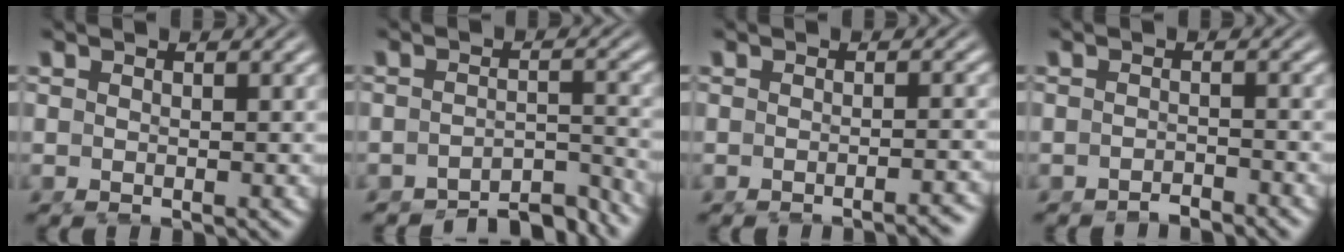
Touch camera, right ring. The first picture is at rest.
{"total": 5.8, "force": [-5.4, 0.9, 1.8], "torque": [-0.012, -0.011, -0.086]}
{"total": 2.3, "force": [-2.1, -0.3, 0.8], "torque": [-0.010, 0.003, -0.034]}
{"total": 2.2, "force": [-2.2, -0.3, 0.1], "torque": [-0.001, -0.009, -0.033]}